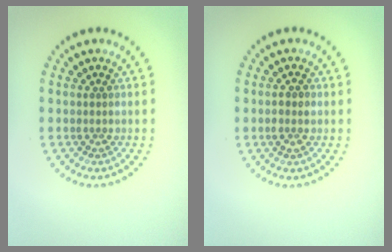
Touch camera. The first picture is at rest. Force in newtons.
{"total": 1.5, "press": 1.5, "slide": 0.4}